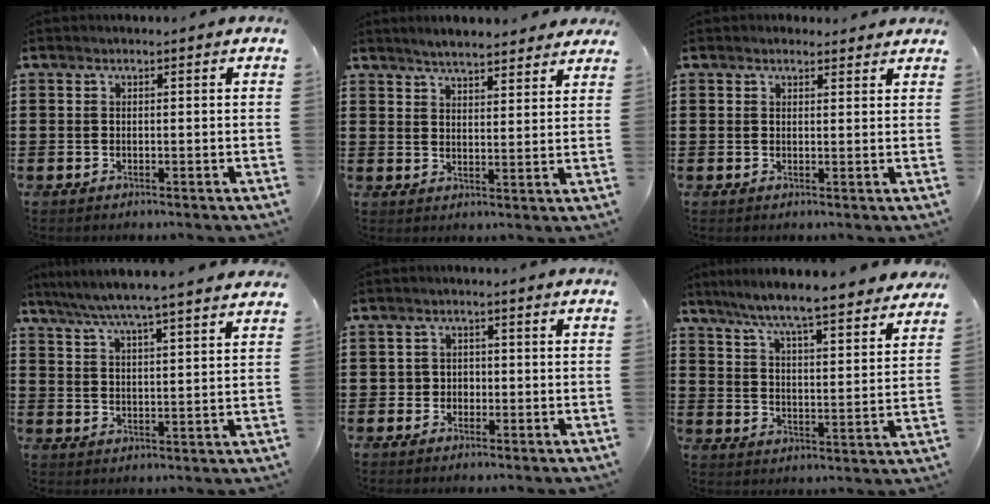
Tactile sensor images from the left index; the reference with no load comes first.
{"total": 4.0, "force": [4.0, 0.3, 0.5], "torque": [-0.023, -0.013, 0.073]}
{"total": 1.7, "force": [1.6, 0.6, 0.2], "torque": [-0.007, 0.006, 0.032]}
{"total": 5.6, "force": [4.9, -0.7, 2.5], "torque": [-0.066, -0.028, 0.084]}
{"total": 1.8, "force": [-0.4, 1.7, 0.4], "torque": [-0.014, 0.004, -0.012]}
{"total": 6.4, "force": [5.9, -0.4, 2.4], "torque": [-0.074, -0.045, 0.097]}